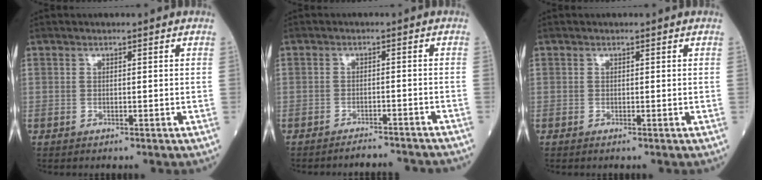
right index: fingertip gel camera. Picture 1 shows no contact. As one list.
[{"total": 6.8, "force": [-6.6, 0.5, 1.3], "torque": [-0.010, -0.004, -0.081]}, {"total": 0.0}]